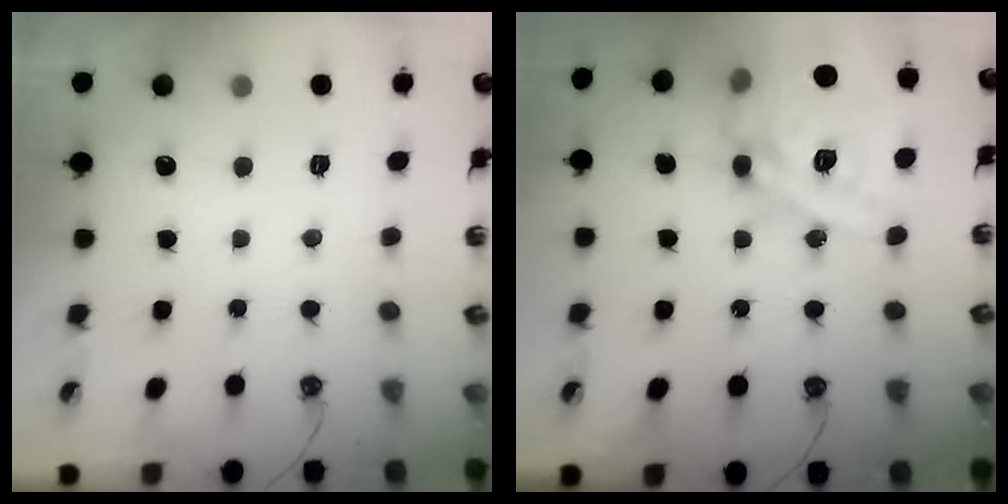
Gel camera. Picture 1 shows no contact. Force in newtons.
{"total": 20.7, "press": 20.6, "slide": 2.1}